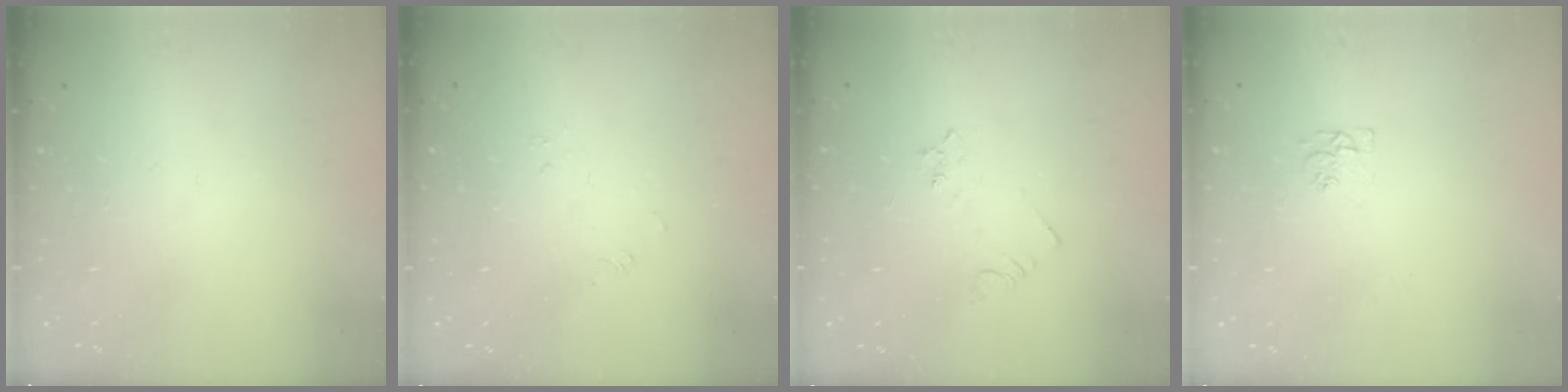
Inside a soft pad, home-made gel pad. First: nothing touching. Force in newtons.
{"total": 0.0}
{"total": 3.3, "press": 3.2, "slide": 0.5}
{"total": 4.3, "press": 4.3, "slide": 0.8}